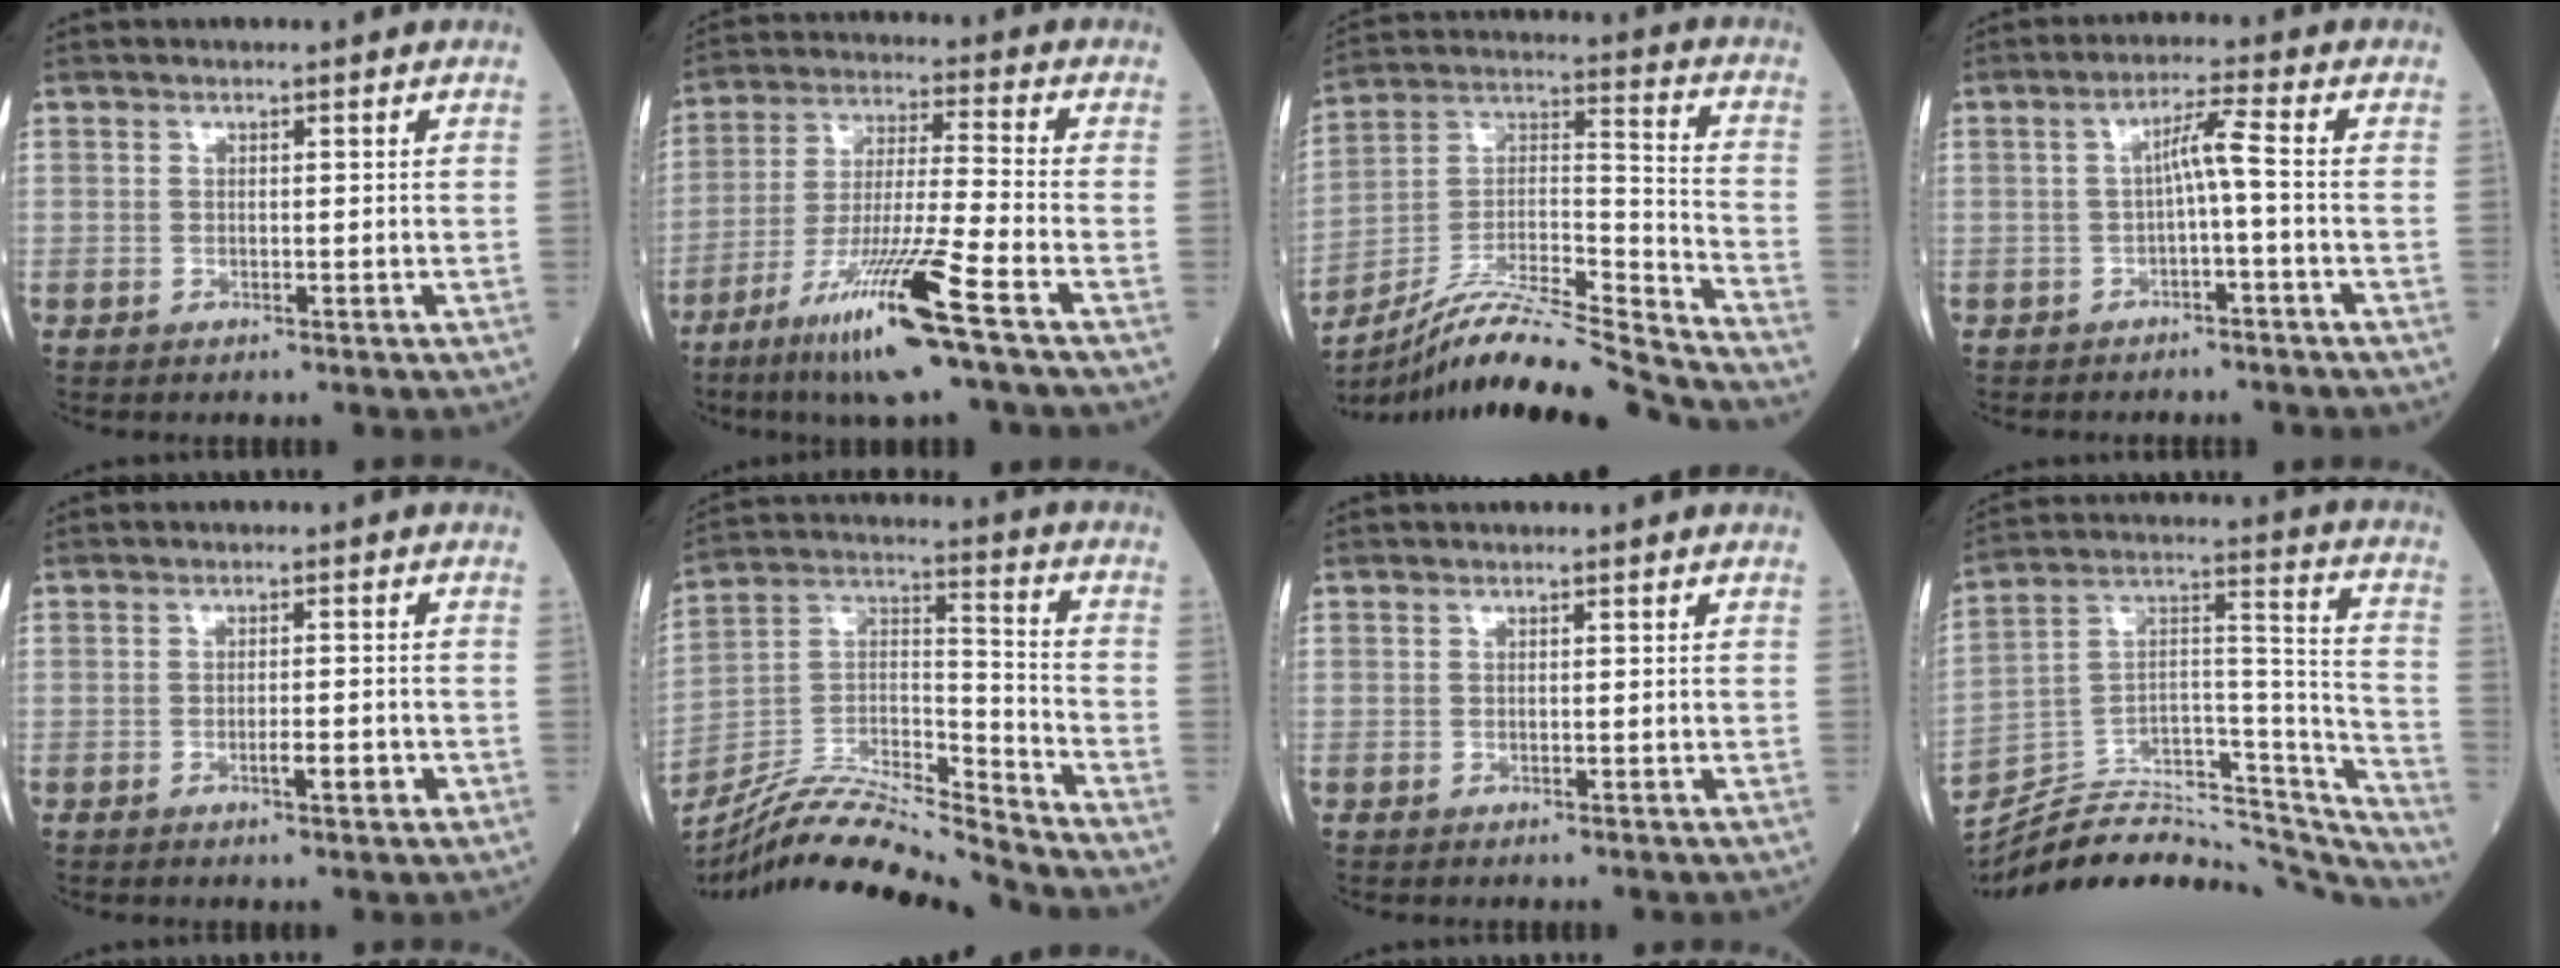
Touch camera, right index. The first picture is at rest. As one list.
[{"total": 14.8, "force": [-8.3, -0.9, 12.2], "torque": [-0.244, -0.036, -0.152]}, {"total": 20.1, "force": [-18.5, -1.3, 7.8], "torque": [-0.158, 0.009, -0.321]}, {"total": 3.9, "force": [-0.6, -0.2, 3.8], "torque": [-0.069, 0.014, -0.009]}, {"total": 2.9, "force": [-1.2, 0.6, 2.6], "torque": [-0.040, 0.001, -0.016]}, {"total": 17.2, "force": [-16.4, -0.5, 5.1], "torque": [-0.089, 0.029, -0.298]}, {"total": 0.0}, {"total": 29.1, "force": [-27.1, 6.4, 8.6], "torque": [-0.104, 0.035, -0.395]}]